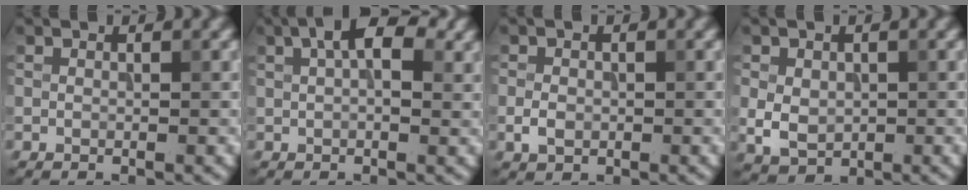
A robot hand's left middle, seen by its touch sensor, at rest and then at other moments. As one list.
[{"total": 4.6, "force": [1.7, 2.2, 3.6], "torque": [-0.061, 0.008, 0.026]}, {"total": 1.7, "force": [-0.5, 1.2, 1.0], "torque": [-0.023, -0.002, -0.011]}, {"total": 3.1, "force": [-0.2, 2.4, 1.9], "torque": [-0.041, -0.005, 0.000]}]